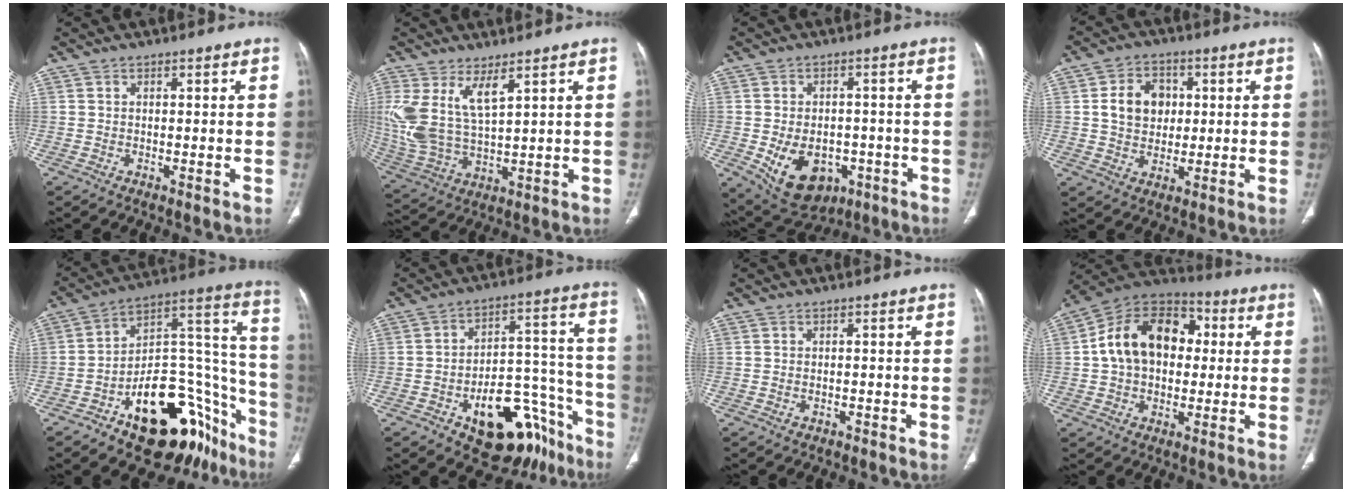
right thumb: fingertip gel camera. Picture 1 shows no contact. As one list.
[{"total": 11.9, "force": [5.4, 4.9, 9.4], "torque": [-0.210, -0.024, 0.123]}, {"total": 13.0, "force": [-4.4, 9.2, 8.1], "torque": [-0.109, 0.015, -0.045]}, {"total": 9.3, "force": [1.4, 7.4, 5.5], "torque": [-0.061, 0.002, 0.023]}, {"total": 30.1, "force": [-16.4, 15.1, 20.3], "torque": [-0.181, 0.122, -0.231]}, {"total": 21.1, "force": [-11.6, 11.0, 13.7], "torque": [-0.116, 0.100, -0.157]}, {"total": 0.6, "force": [-0.3, 0.4, 0.4], "torque": [-0.012, 0.005, -0.001]}, {"total": 18.1, "force": [2.0, 12.8, 12.6], "torque": [-0.179, 0.034, 0.026]}]